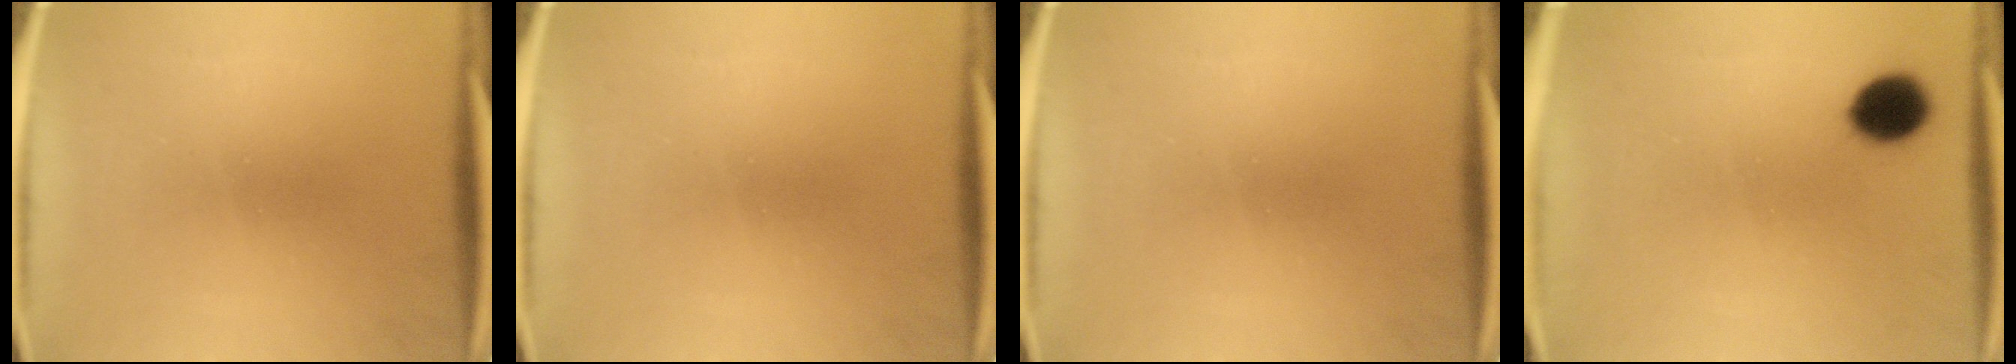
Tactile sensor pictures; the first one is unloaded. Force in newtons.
{"total": 0.0}
{"total": 0.0}
{"total": 7.2}